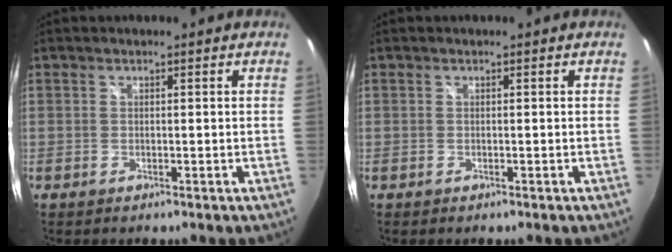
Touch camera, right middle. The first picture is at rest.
{"total": 0.0}